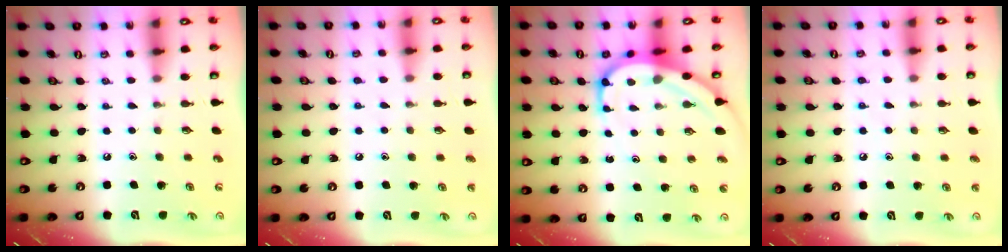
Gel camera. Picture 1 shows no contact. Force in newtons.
{"total": 5.0, "press": 4.9, "slide": 1.0}
{"total": 10.5, "press": 10.4, "slide": 1.0}
{"total": 5.7, "press": 5.6, "slide": 1.1}